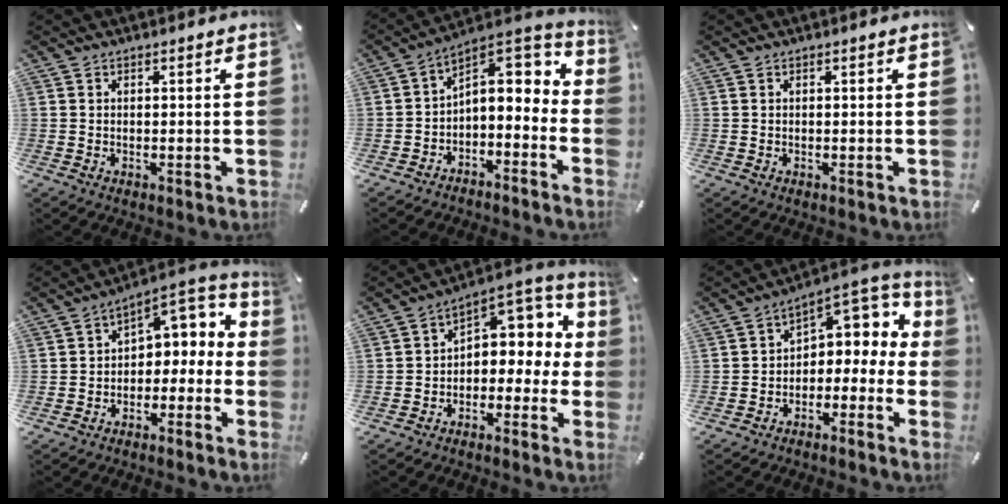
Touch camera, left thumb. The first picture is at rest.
{"total": 7.5, "force": [1.8, 5.2, 5.0], "torque": [-0.052, -0.025, 0.028]}
{"total": 0.0}
{"total": 6.0, "force": [0.4, 5.0, 3.2], "torque": [-0.042, -0.012, 0.004]}
{"total": 6.9, "force": [2.0, 5.6, 3.5], "torque": [-0.046, -0.022, 0.037]}
{"total": 5.9, "force": [1.7, 4.9, 2.9], "torque": [-0.042, -0.022, 0.031]}